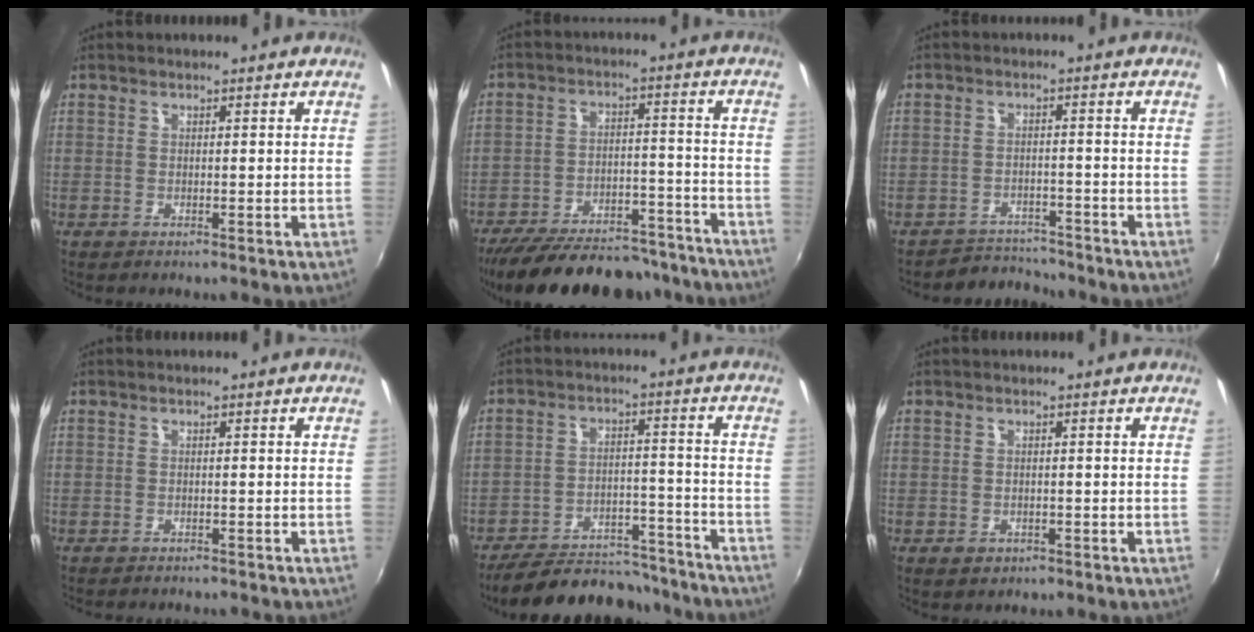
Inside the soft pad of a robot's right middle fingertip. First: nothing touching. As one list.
[{"total": 24.6, "force": [-21.1, 8.6, 9.3], "torque": [-0.185, 0.021, -0.279]}, {"total": 5.0, "force": [-4.7, 1.4, -0.7], "torque": [0.000, 0.010, -0.076]}, {"total": 3.0, "force": [-2.8, 0.6, 1.0], "torque": [-0.025, -0.012, -0.043]}, {"total": 18.7, "force": [-16.5, 6.3, 5.9], "torque": [-0.120, 0.028, -0.218]}, {"total": 1.9, "force": [-1.0, 1.4, 0.8], "torque": [-0.015, -0.003, -0.014]}]